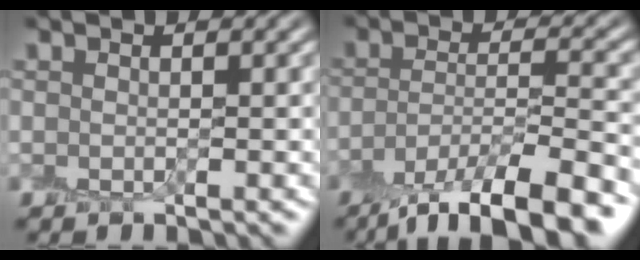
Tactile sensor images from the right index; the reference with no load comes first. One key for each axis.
{"total": 9.8, "fx": -6.4, "fy": 2.9, "fz": 6.8, "tx": -0.108, "ty": -0.010, "tz": -0.109}